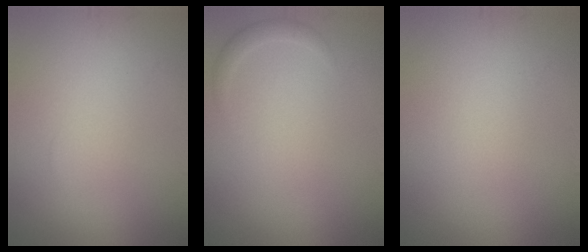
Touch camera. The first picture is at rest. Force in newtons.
{"total": 1.1, "press": 1.1, "slide": 0.2}
{"total": 0.0}